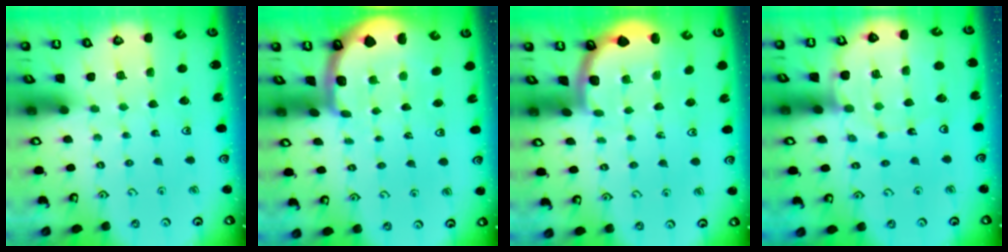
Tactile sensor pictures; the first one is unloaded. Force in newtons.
{"total": 2.4, "press": 2.4, "slide": 0.4}
{"total": 1.9, "press": 1.9, "slide": 0.0}
{"total": 10.4, "press": 10.4, "slide": 1.3}